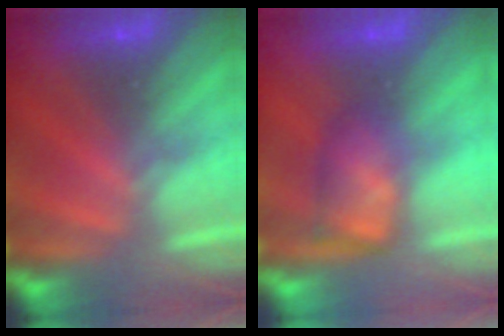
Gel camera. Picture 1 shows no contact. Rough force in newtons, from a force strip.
{"total": 4.7}